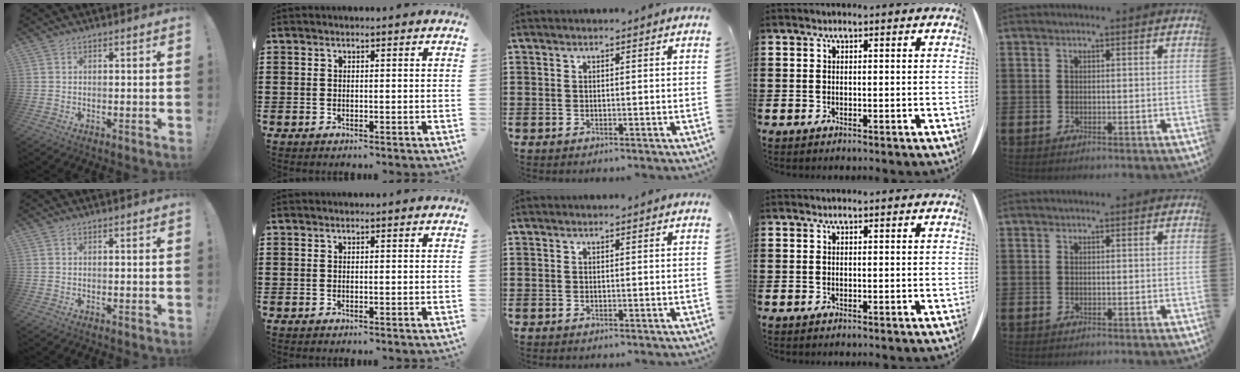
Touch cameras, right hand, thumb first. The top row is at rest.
{}